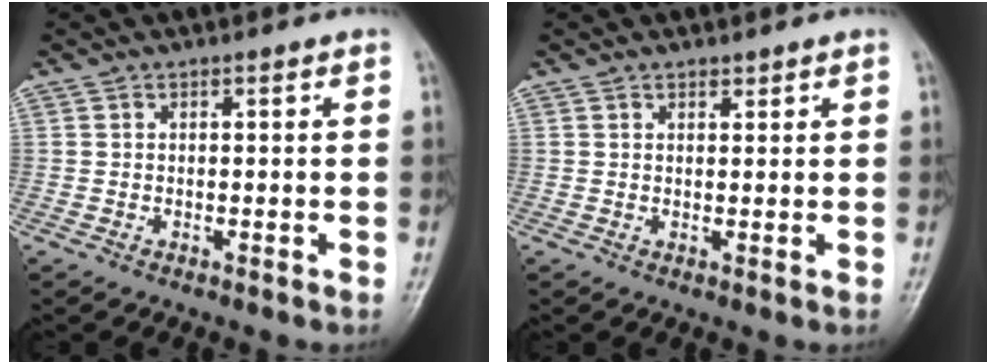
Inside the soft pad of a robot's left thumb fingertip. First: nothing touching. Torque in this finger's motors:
{"motor_torque": [-0.41, -0.14, -0.11, -0.05, 0.09]}